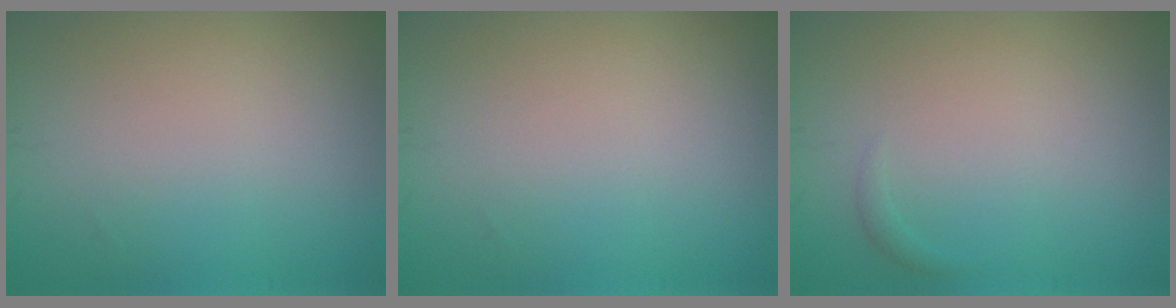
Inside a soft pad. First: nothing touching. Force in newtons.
{"total": 0.0}
{"total": 0.5, "press": 0.5, "slide": 0.1}